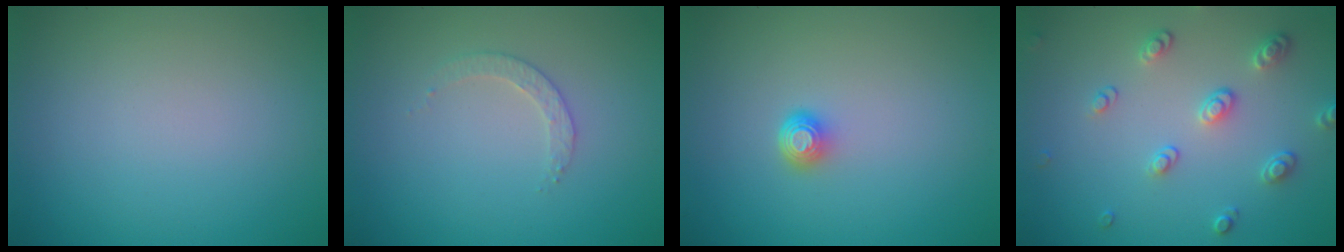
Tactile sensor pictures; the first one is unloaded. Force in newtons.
{"total": 1.6, "press": 1.5, "slide": 0.3}
{"total": 1.5, "press": 1.1, "slide": 1.1}
{"total": 2.6, "press": 2.5, "slide": 0.7}